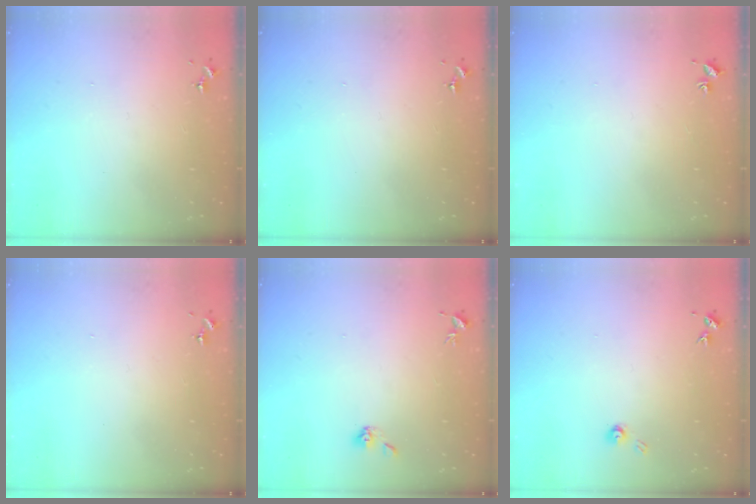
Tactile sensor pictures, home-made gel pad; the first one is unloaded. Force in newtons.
{"total": 0.0}
{"total": 2.0, "press": 2.0, "slide": 0.2}
{"total": 0.0}
{"total": 4.2, "press": 3.8, "slide": 1.9}
{"total": 3.9, "press": 3.9, "slide": 0.4}